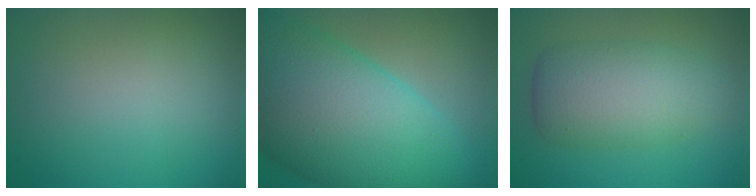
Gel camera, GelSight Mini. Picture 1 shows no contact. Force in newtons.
{"total": 15.1, "press": 15.1, "slide": 0.4}
{"total": 5.8, "press": 5.8, "slide": 0.0}